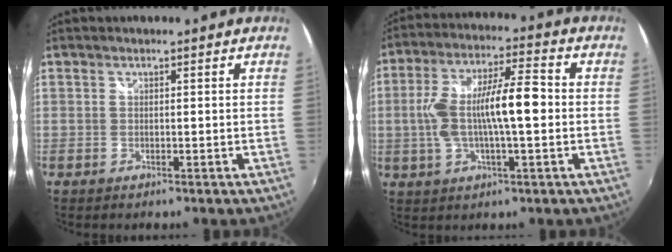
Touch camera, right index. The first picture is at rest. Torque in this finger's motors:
{"motor_torque": [0.48, 0.01, 0.43, 0.10]}